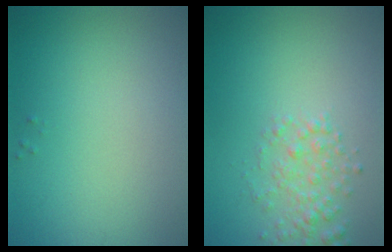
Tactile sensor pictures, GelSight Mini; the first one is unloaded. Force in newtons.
{"total": 2.3, "press": 2.3, "slide": 0.1}